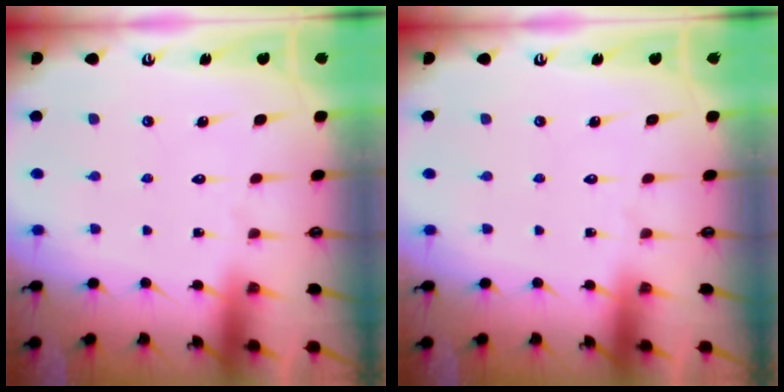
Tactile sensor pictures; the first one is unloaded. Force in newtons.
{"total": 0.0}